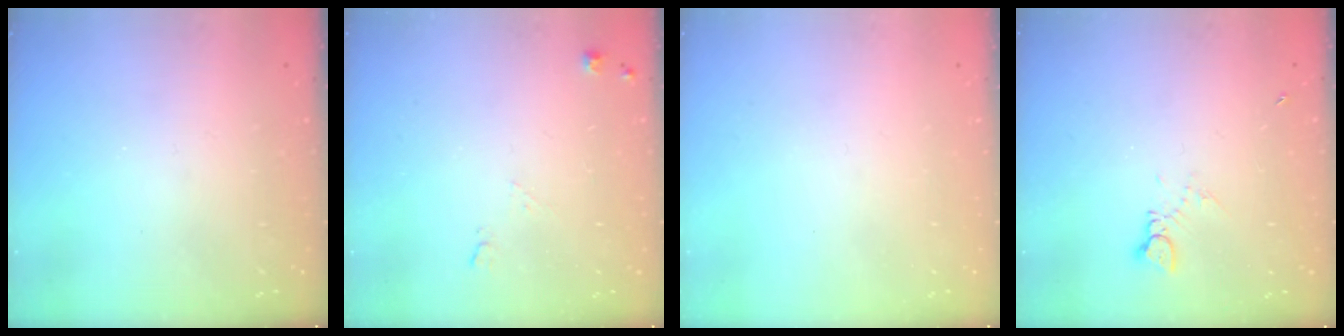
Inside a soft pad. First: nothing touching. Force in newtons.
{"total": 4.5, "press": 4.4, "slide": 0.8}
{"total": 0.0}
{"total": 2.4, "press": 2.3, "slide": 0.3}